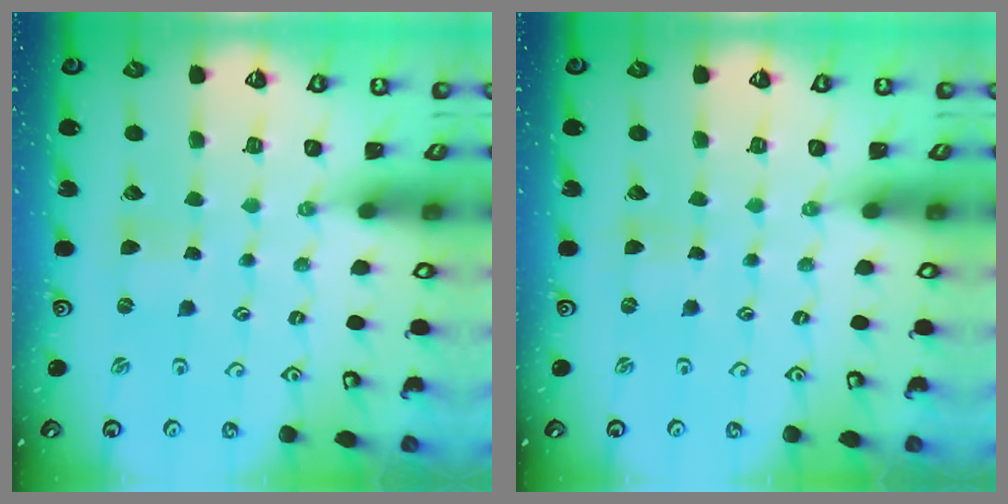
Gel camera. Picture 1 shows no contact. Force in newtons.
{"total": 0.0}